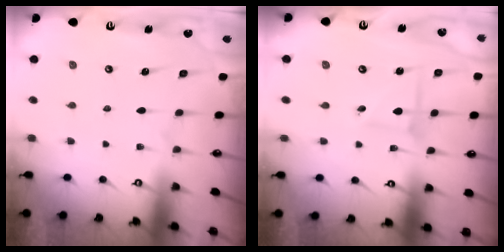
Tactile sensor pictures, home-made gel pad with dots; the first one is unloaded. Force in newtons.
{"total": 3.2, "press": 3.2, "slide": 0.3}